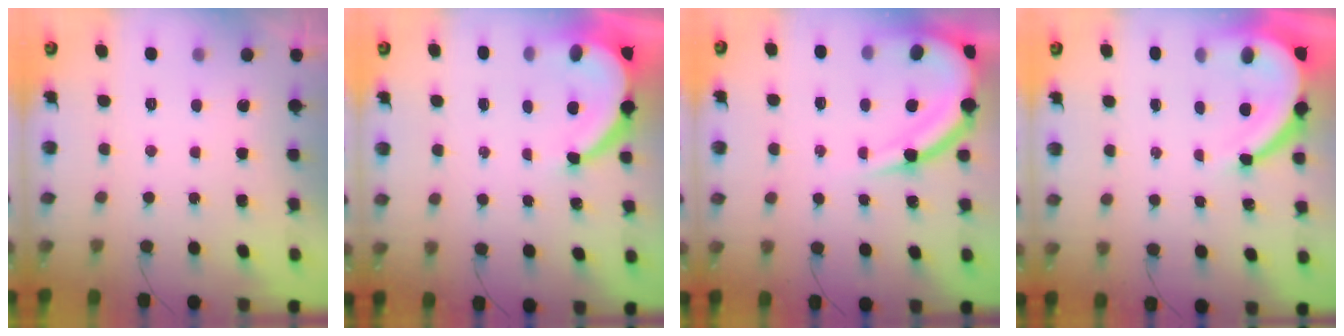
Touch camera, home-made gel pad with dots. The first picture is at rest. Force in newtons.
{"total": 9.3, "press": 9.2, "slide": 1.4}
{"total": 12.7, "press": 12.6, "slide": 1.2}
{"total": 11.3, "press": 11.2, "slide": 1.6}